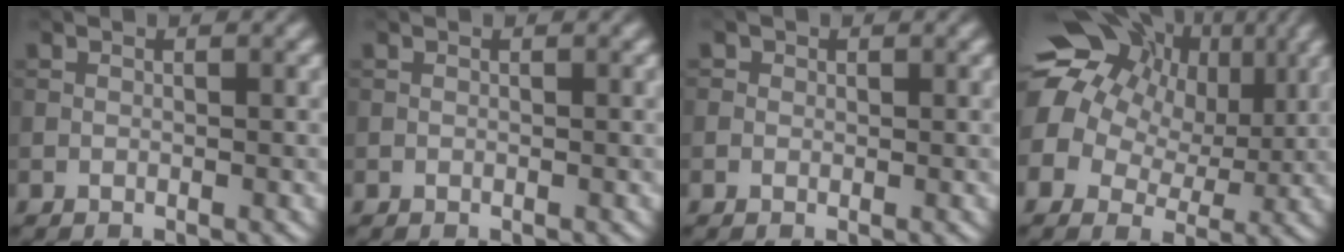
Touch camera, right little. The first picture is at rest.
{"total": 0.0}
{"total": 0.6, "force": [0.1, 0.5, 0.1], "torque": [0.001, -0.002, -0.002]}
{"total": 15.8, "force": [5.4, 11.8, 8.9], "torque": [-0.186, 0.042, 0.081]}